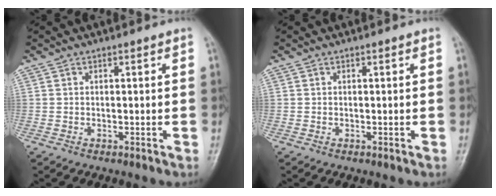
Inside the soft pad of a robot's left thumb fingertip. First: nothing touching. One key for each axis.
{"total": 0.0}